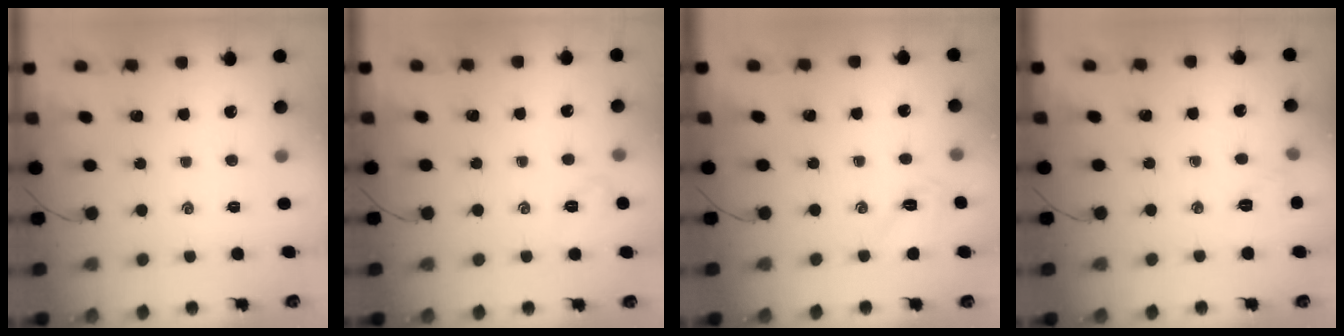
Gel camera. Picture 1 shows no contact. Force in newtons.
{"total": 4.4, "press": 4.2, "slide": 1.3}
{"total": 5.5, "press": 5.3, "slide": 1.4}
{"total": 5.7, "press": 5.4, "slide": 1.7}